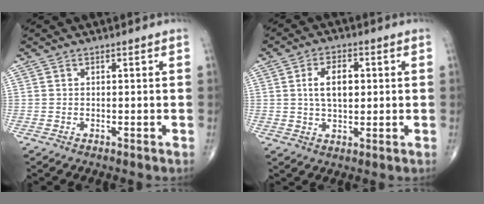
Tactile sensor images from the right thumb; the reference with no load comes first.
{"total": 7.4, "force": [1.2, 4.2, 6.0], "torque": [-0.092, 0.005, 0.020]}